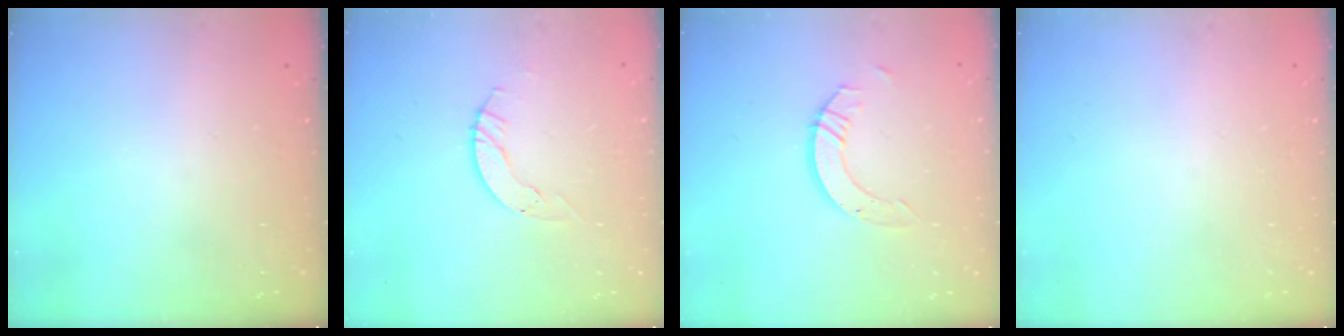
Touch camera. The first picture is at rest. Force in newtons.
{"total": 4.0, "press": 4.0, "slide": 0.4}
{"total": 6.0, "press": 6.0, "slide": 0.4}
{"total": 0.0}